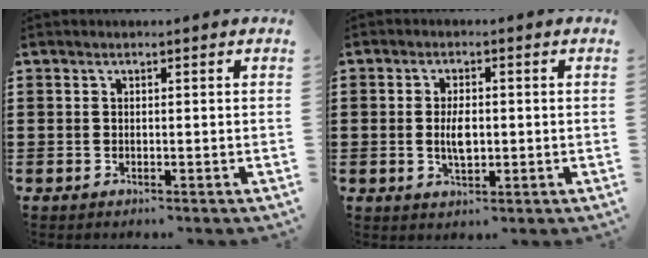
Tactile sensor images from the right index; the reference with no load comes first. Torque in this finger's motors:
{"motor_torque": [2.14, 0.00, 0.29, 0.09]}